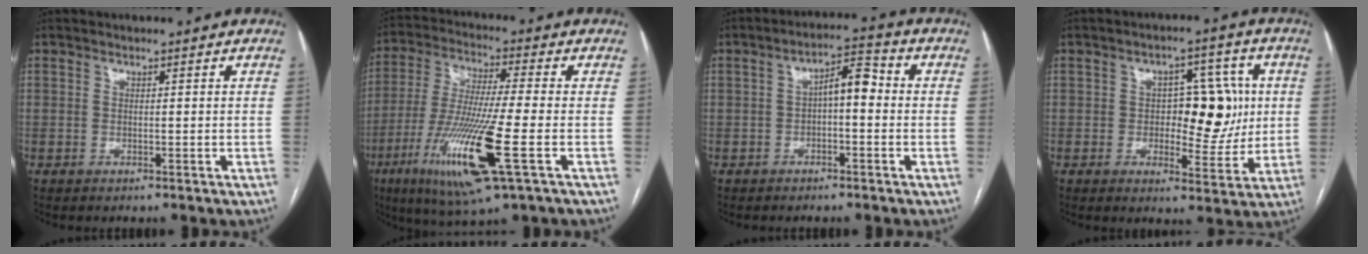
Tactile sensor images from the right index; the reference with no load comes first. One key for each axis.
{"total": 16.3, "fx": -6.0, "fy": 0.7, "fz": 15.1, "tx": -0.312, "ty": -0.030, "tz": -0.107}
{"total": 5.5, "fx": -0.2, "fy": 1.9, "fz": 5.2, "tx": -0.082, "ty": 0.030, "tz": -0.006}
{"total": 10.2, "fx": 0.7, "fy": 5.1, "fz": 8.8, "tx": -0.110, "ty": 0.018, "tz": 0.019}